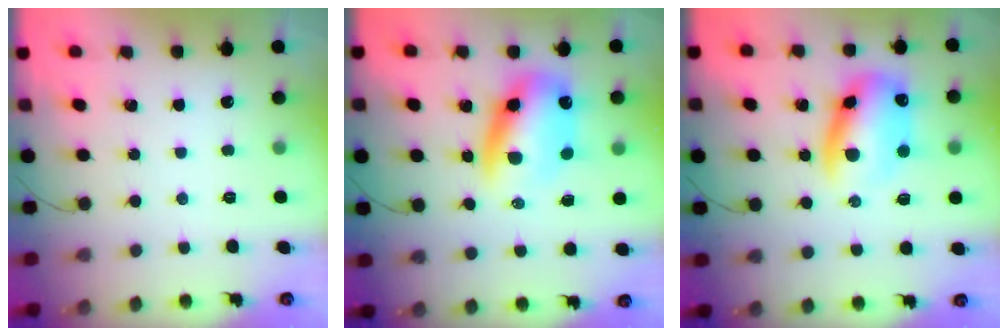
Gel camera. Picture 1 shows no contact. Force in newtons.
{"total": 11.2, "press": 10.8, "slide": 2.9}
{"total": 13.4, "press": 13.1, "slide": 2.9}